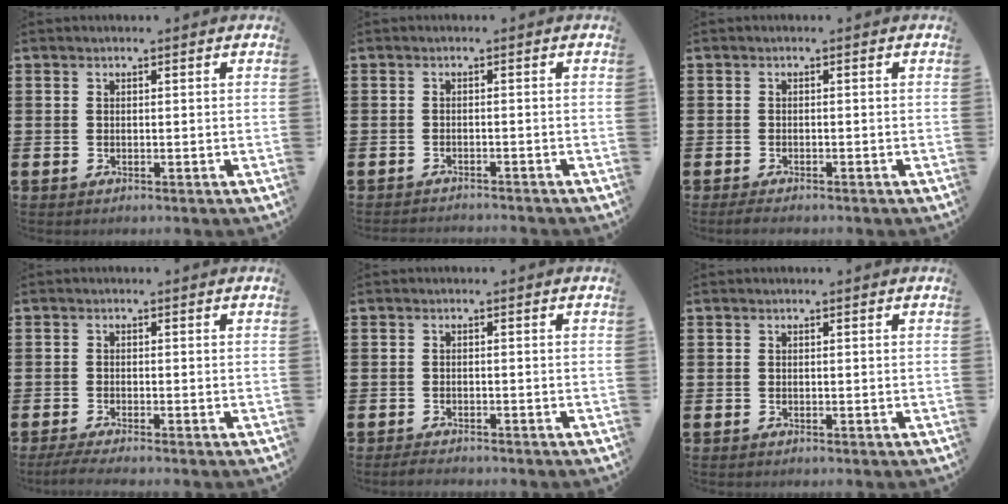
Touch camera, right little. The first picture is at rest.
{"total": 1.1, "force": [-1.1, -0.1, -0.1], "torque": [0.000, 0.001, -0.023]}
{"total": 0.9, "force": [-0.7, 0.3, 0.6], "torque": [-0.012, -0.001, -0.014]}
{"total": 1.4, "force": [-0.9, 0.0, 1.0], "torque": [-0.016, -0.002, -0.018]}
{"total": 1.1, "force": [-1.0, 0.2, 0.3], "torque": [-0.008, 0.000, -0.021]}
{"total": 0.0}